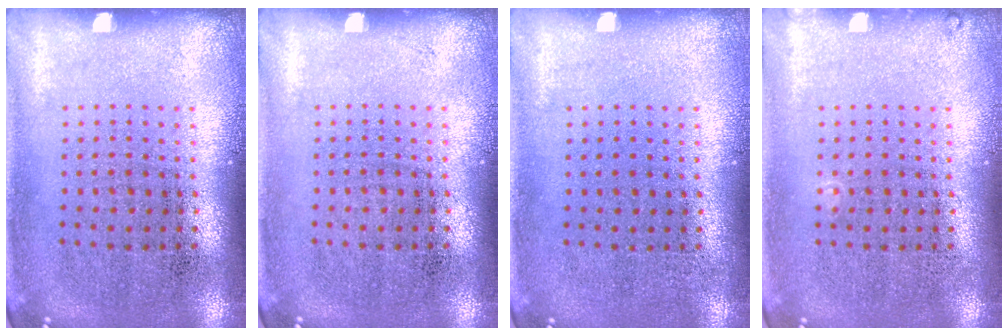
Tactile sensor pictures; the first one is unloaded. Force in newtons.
{"total": 0.0}
{"total": 0.0}
{"total": 0.5, "press": 0.5, "slide": 0.2}